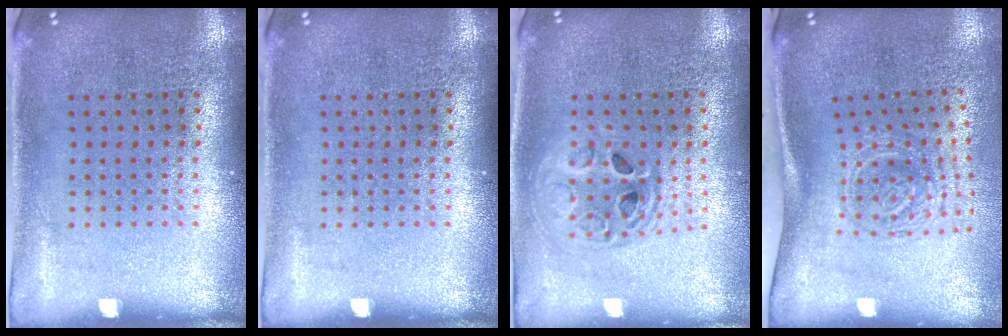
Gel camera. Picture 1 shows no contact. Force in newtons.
{"total": 0.0}
{"total": 1.6, "press": 1.4, "slide": 0.8}
{"total": 1.8, "press": 1.2, "slide": 1.4}